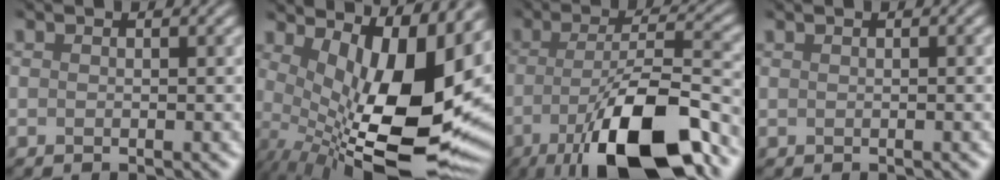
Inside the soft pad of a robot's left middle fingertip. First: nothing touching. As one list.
[{"total": 14.5, "force": [1.3, 5.2, 13.5], "torque": [-0.202, -0.025, 0.044]}, {"total": 12.1, "force": [-6.9, 3.9, 9.2], "torque": [-0.175, -0.012, -0.112]}, {"total": 0.0}]